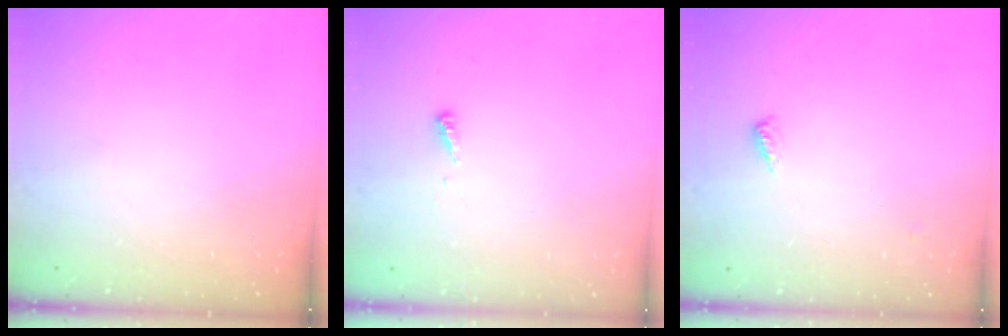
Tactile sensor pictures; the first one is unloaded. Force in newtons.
{"total": 3.5, "press": 3.5, "slide": 0.2}
{"total": 4.4, "press": 4.1, "slide": 1.4}